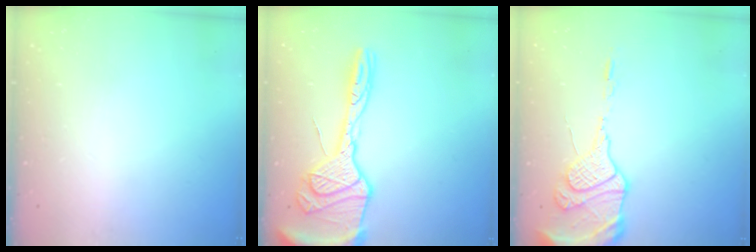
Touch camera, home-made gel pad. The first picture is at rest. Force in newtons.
{"total": 22.2, "press": 22.1, "slide": 2.0}
{"total": 15.6, "press": 15.1, "slide": 3.7}